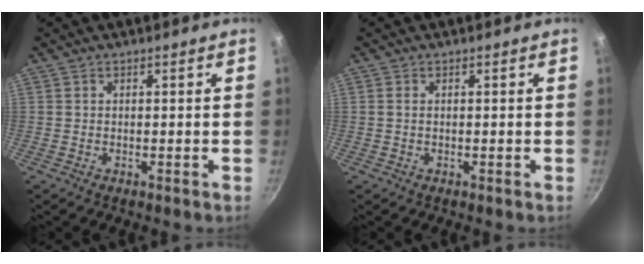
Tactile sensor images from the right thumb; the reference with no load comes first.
{"total": 0.7, "force": [0.1, 0.3, 0.6], "torque": [-0.011, 0.000, 0.001]}